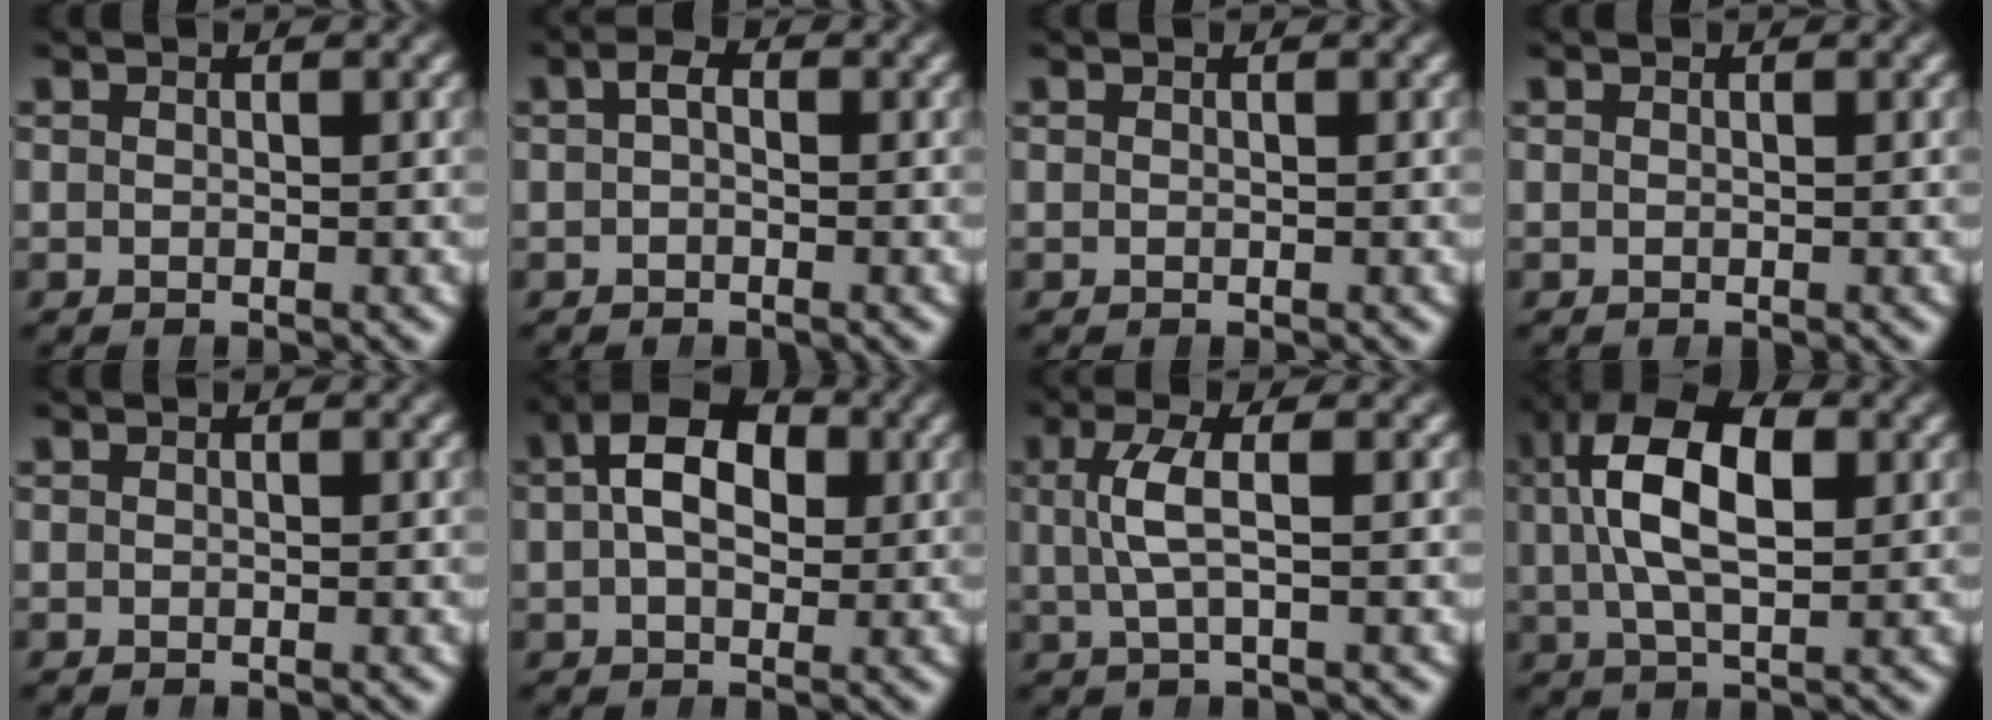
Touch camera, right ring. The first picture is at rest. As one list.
[{"total": 1.9, "force": [0.3, 1.1, 1.5], "torque": [-0.019, 0.009, 0.003]}, {"total": 0.0}, {"total": 0.0}, {"total": 0.0}, {"total": 9.8, "force": [2.1, 6.2, 7.2], "torque": [-0.110, 0.007, 0.024]}, {"total": 3.3, "force": [0.5, 0.4, 3.2], "torque": [-0.065, 0.012, 0.010]}, {"total": 9.7, "force": [2.0, 5.1, 8.0], "torque": [-0.139, 0.005, 0.030]}]